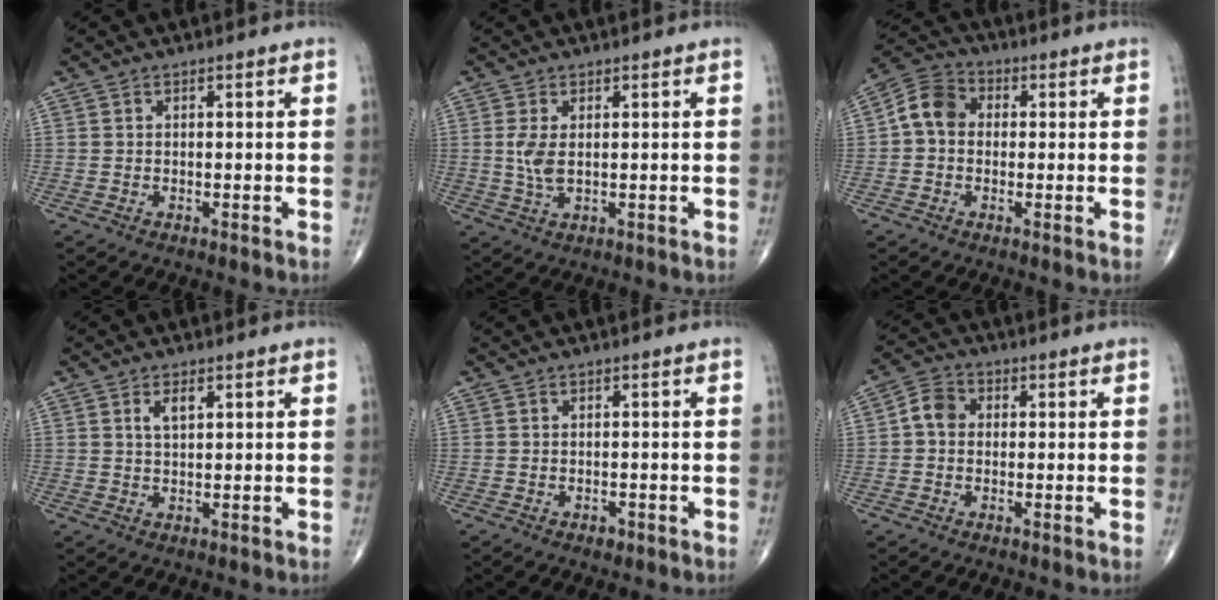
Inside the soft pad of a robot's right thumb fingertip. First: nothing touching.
{"total": 3.9, "force": [0.5, 1.8, 3.4], "torque": [-0.081, -0.006, 0.016]}
{"total": 7.1, "force": [0.1, 5.7, 4.2], "torque": [-0.067, 0.023, -0.011]}
{"total": 2.7, "force": [1.2, 1.2, 2.2], "torque": [-0.038, -0.003, 0.023]}
{"total": 1.0, "force": [-0.6, 0.6, 0.5], "torque": [-0.006, 0.001, -0.008]}
{"total": 4.6, "force": [0.0, 3.8, 2.6], "torque": [-0.038, 0.014, -0.009]}